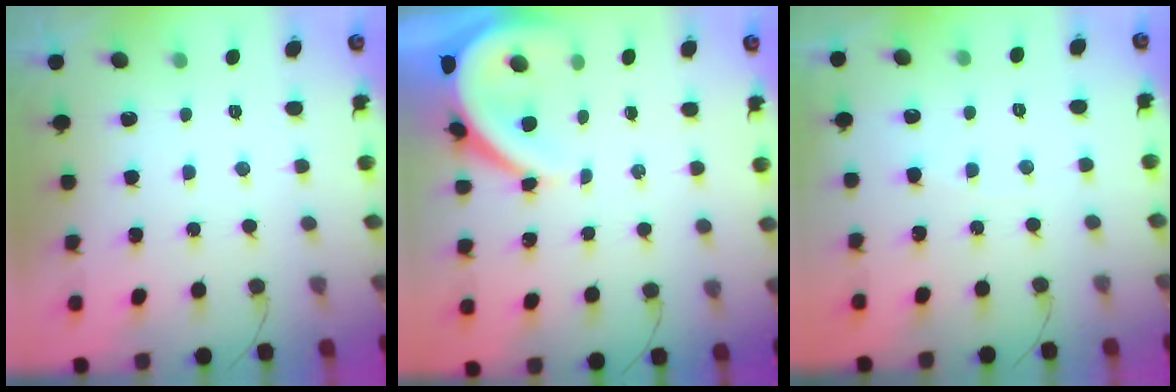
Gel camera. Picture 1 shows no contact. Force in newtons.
{"total": 8.0, "press": 7.9, "slide": 1.0}
{"total": 2.0, "press": 2.0, "slide": 0.2}